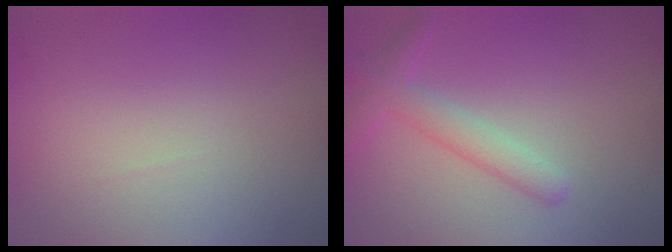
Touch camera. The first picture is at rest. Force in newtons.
{"total": 2.8, "press": 2.8, "slide": 0.1}